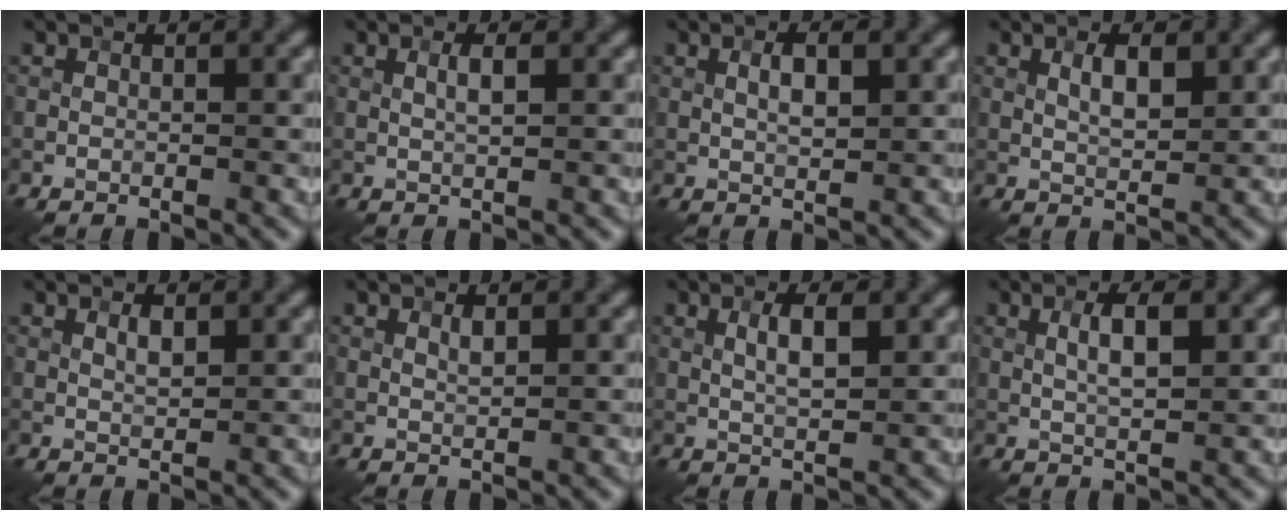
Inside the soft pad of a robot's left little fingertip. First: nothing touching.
{"total": 1.3, "force": [0.4, 0.2, 1.3], "torque": [-0.024, 0.002, 0.006]}
{"total": 2.3, "force": [0.6, 0.7, 2.1], "torque": [-0.042, 0.001, 0.012]}
{"total": 2.5, "force": [0.9, 0.9, 2.2], "torque": [-0.041, -0.001, 0.016]}
{"total": 1.2, "force": [0.6, 0.4, 1.0], "torque": [-0.022, -0.002, 0.012]}
{"total": 0.8, "force": [0.5, 0.2, 0.7], "torque": [-0.016, -0.002, 0.009]}
{"total": 2.7, "force": [0.8, 0.6, 2.5], "torque": [-0.048, 0.001, 0.014]}
{"total": 3.0, "force": [0.7, 0.7, 2.8], "torque": [-0.054, 0.002, 0.013]}